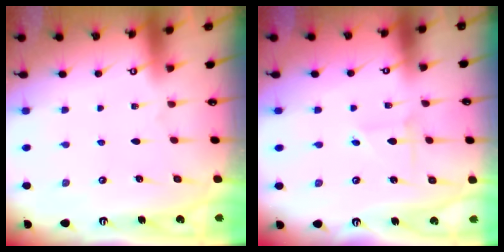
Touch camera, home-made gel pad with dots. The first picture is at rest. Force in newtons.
{"total": 1.0, "press": 1.0, "slide": 0.1}